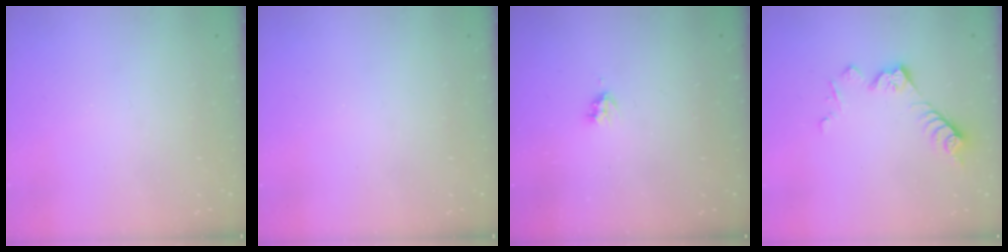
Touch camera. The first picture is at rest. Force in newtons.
{"total": 0.0}
{"total": 4.2, "press": 4.1, "slide": 0.6}
{"total": 9.3, "press": 9.3, "slide": 0.6}